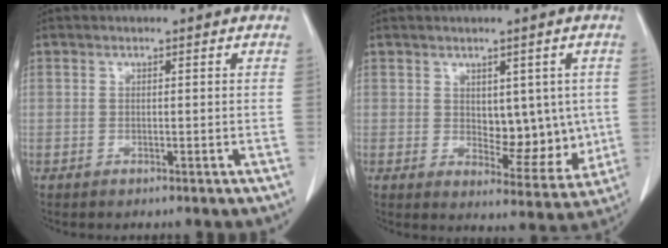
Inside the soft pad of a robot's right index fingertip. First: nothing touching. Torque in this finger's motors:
{"motor_torque": [0.14, 0.12, 0.08, 0.01]}